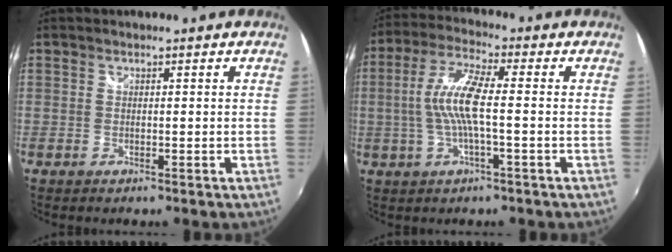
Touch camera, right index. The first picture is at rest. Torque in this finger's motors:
{"motor_torque": [1.14, -0.34, 0.75, 0.19]}